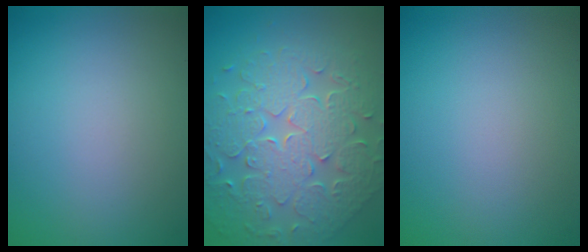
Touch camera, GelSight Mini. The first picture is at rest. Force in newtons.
{"total": 9.3, "press": 6.7, "slide": 6.4}
{"total": 0.0}